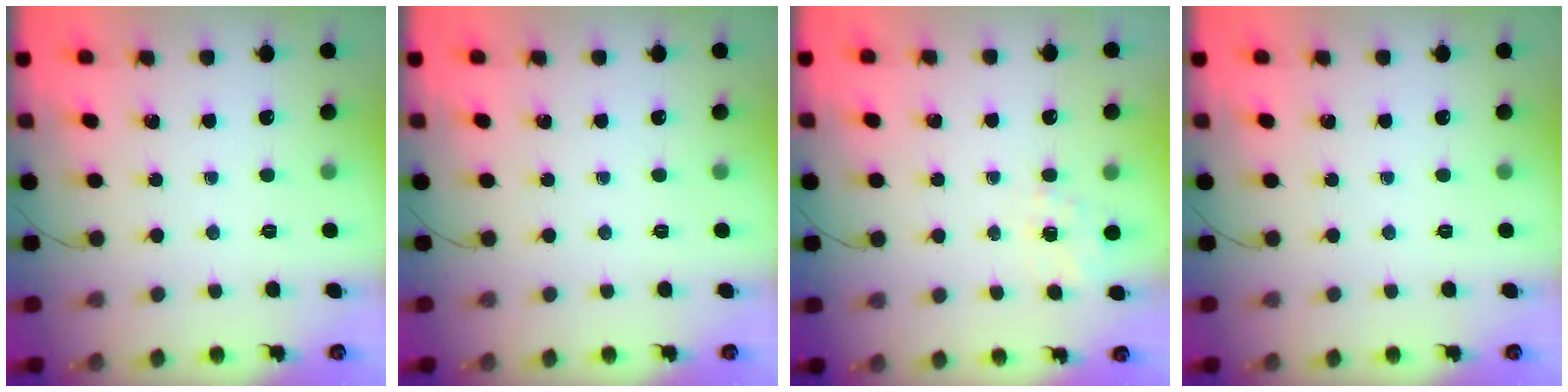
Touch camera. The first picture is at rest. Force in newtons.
{"total": 0.0}
{"total": 1.5, "press": 1.1, "slide": 1.1}
{"total": 0.0}